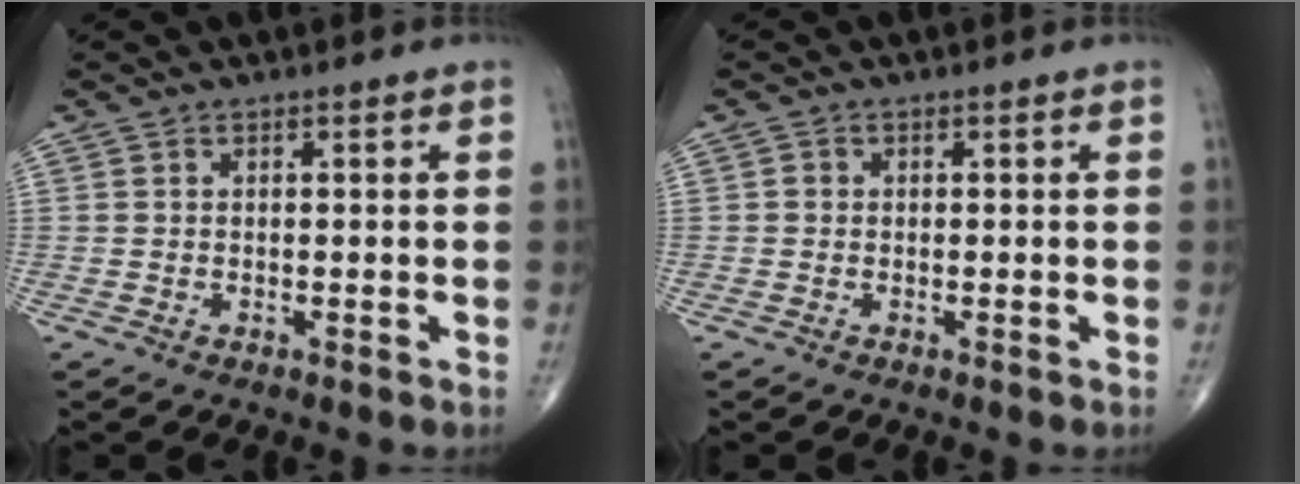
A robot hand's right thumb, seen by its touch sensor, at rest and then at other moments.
{"total": 0.9, "force": [-0.1, 0.8, 0.3], "torque": [-0.002, 0.002, -0.004]}